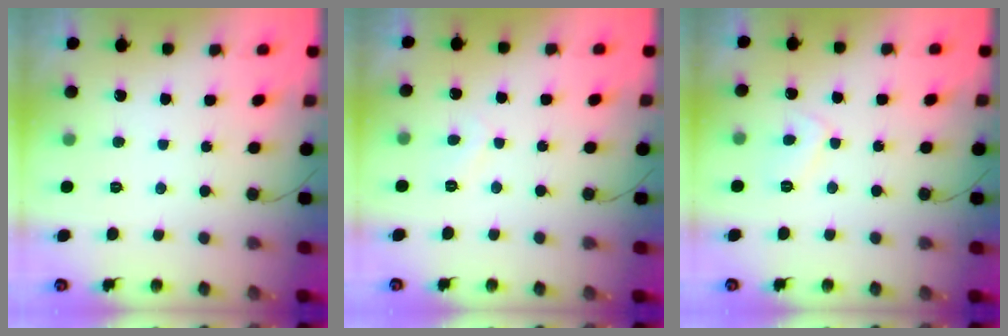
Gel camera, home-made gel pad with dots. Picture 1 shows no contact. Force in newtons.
{"total": 1.9, "press": 1.8, "slide": 0.5}
{"total": 4.8, "press": 4.8, "slide": 0.5}